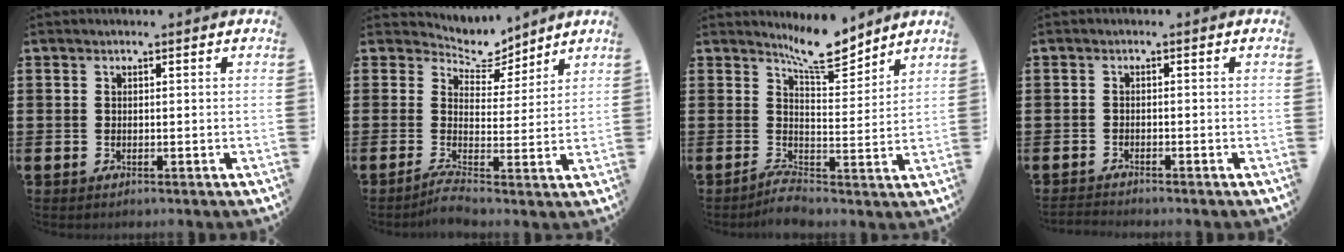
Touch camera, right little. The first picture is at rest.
{"total": 5.0, "force": [3.7, 2.2, 2.6], "torque": [-0.047, -0.033, 0.057]}
{"total": 7.0, "force": [5.3, 2.2, 4.1], "torque": [-0.064, -0.037, 0.089]}
{"total": 0.9, "force": [-0.9, 0.0, 0.0], "torque": [-0.001, -0.002, -0.019]}